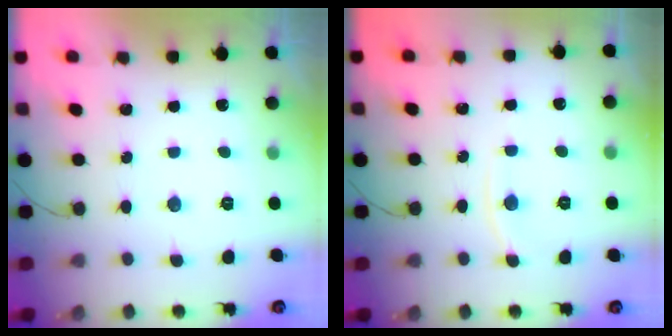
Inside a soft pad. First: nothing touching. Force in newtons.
{"total": 4.6, "press": 4.6, "slide": 0.2}